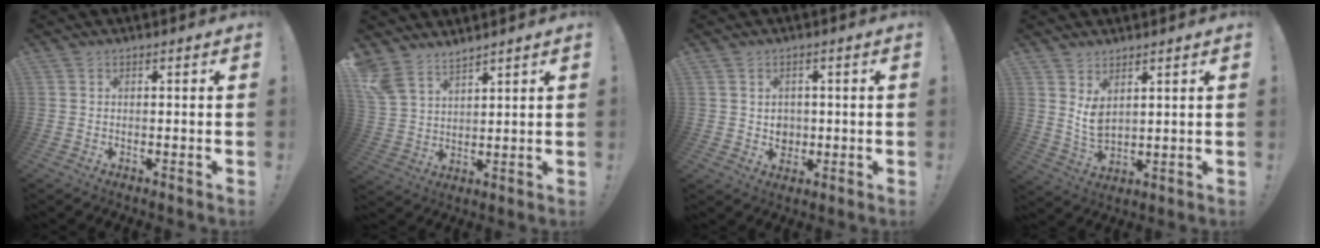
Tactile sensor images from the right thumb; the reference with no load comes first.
{"total": 8.2, "force": [6.9, 3.6, 2.6], "torque": [-0.068, -0.035, 0.141]}
{"total": 4.4, "force": [0.6, 4.2, 1.2], "torque": [-0.009, -0.007, 0.012]}
{"total": 5.6, "force": [3.5, 2.7, 3.5], "torque": [-0.064, -0.027, 0.063]}